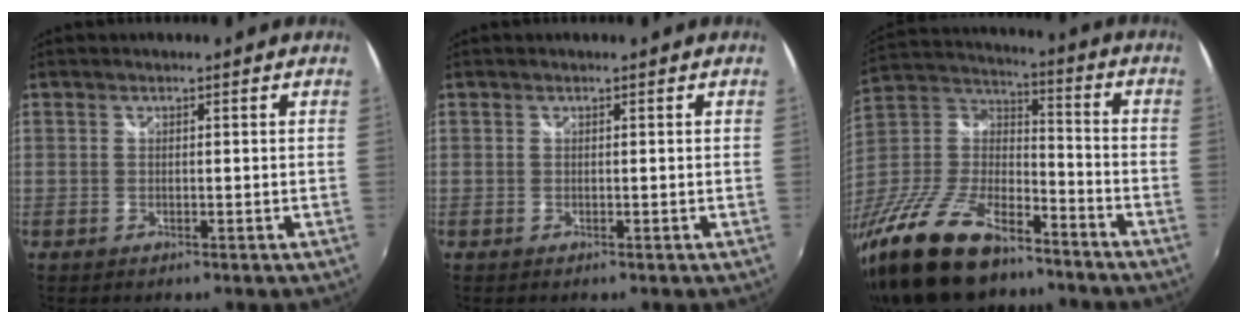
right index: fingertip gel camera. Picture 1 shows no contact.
{"total": 0.0}
{"total": 27.3, "force": [-18.3, 12.3, 16.1], "torque": [-0.358, -0.017, -0.313]}